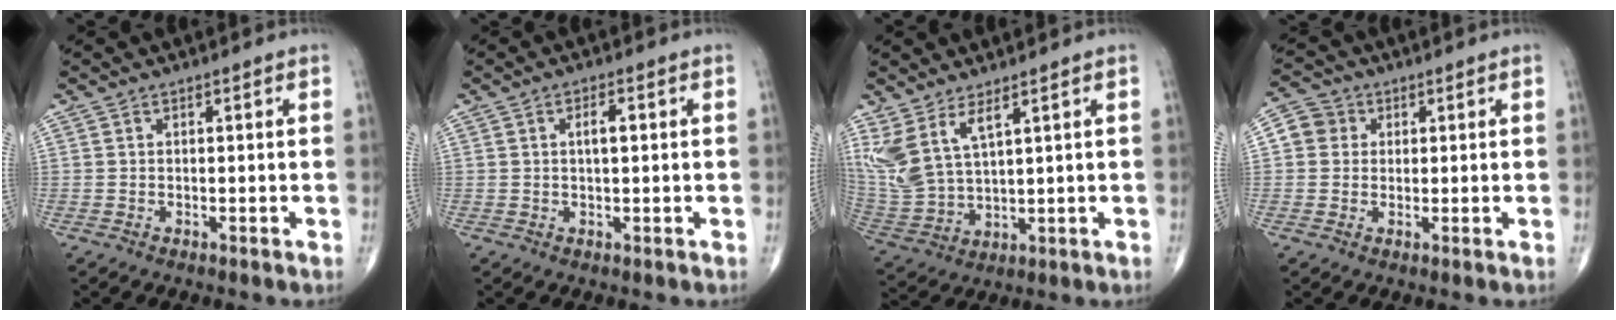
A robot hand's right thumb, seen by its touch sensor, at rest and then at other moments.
{"total": 3.0, "force": [0.5, 1.2, 2.7], "torque": [-0.045, 0.003, 0.008]}
{"total": 10.3, "force": [5.6, 4.1, 7.7], "torque": [-0.176, -0.029, 0.134]}
{"total": 5.2, "force": [1.0, 4.9, 1.5], "torque": [-0.009, 0.008, 0.010]}